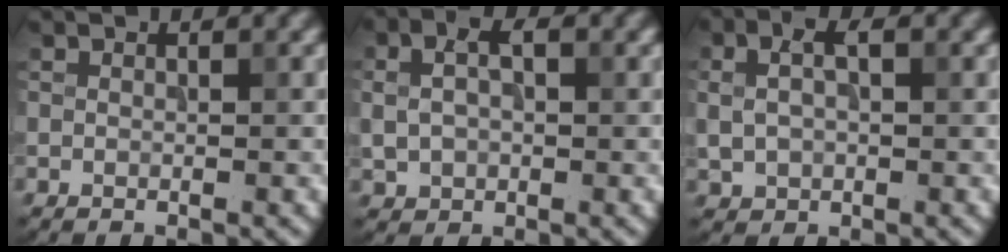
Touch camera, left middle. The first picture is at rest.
{"total": 4.2, "force": [0.7, 2.9, 2.9], "torque": [-0.060, 0.011, 0.012]}
{"total": 3.6, "force": [0.7, 2.3, 2.6], "torque": [-0.055, 0.008, 0.014]}